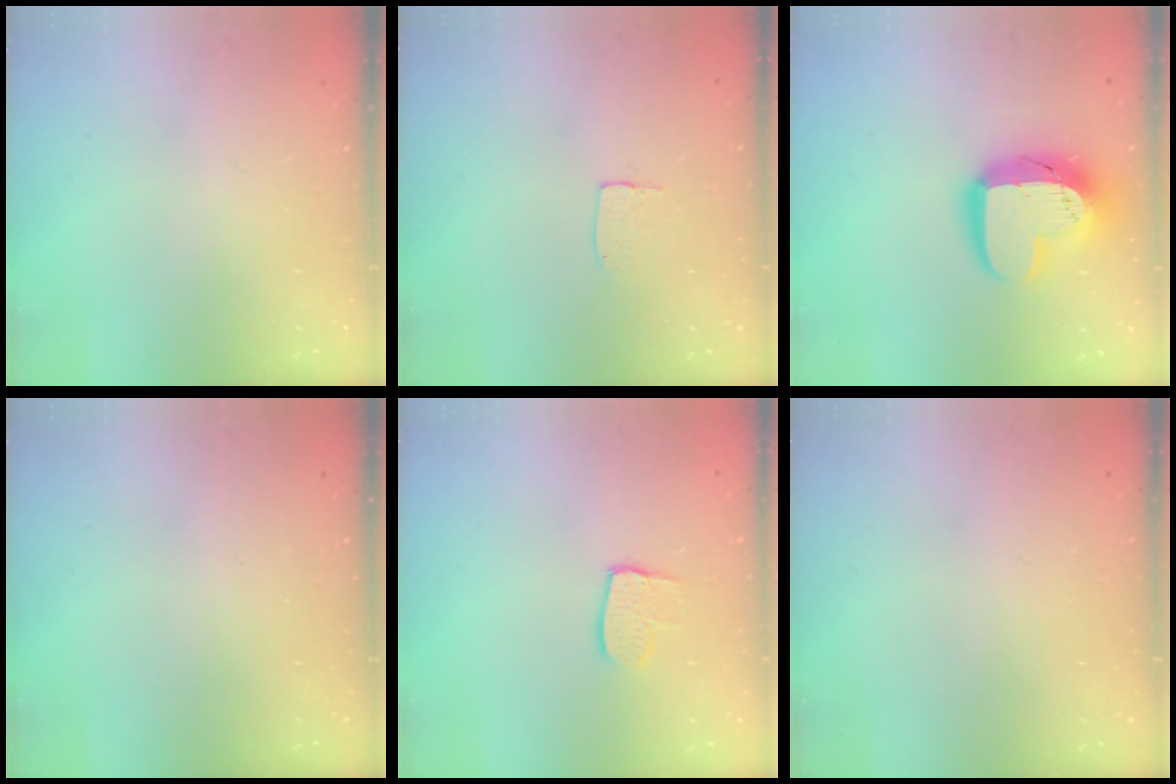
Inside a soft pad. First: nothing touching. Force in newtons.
{"total": 3.7, "press": 3.7, "slide": 0.2}
{"total": 18.0, "press": 17.9, "slide": 1.2}
{"total": 0.0}
{"total": 7.7, "press": 7.7, "slide": 0.7}
{"total": 0.0}